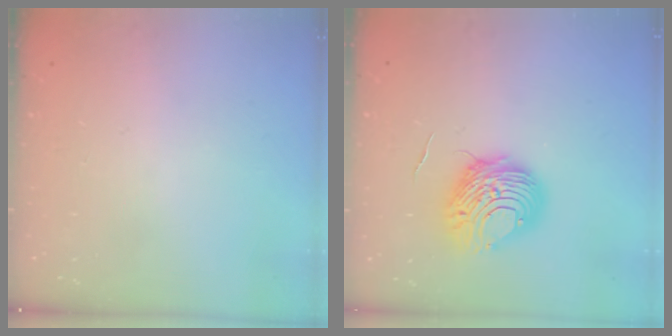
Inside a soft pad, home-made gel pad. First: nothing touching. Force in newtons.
{"total": 9.6, "press": 9.6, "slide": 0.8}